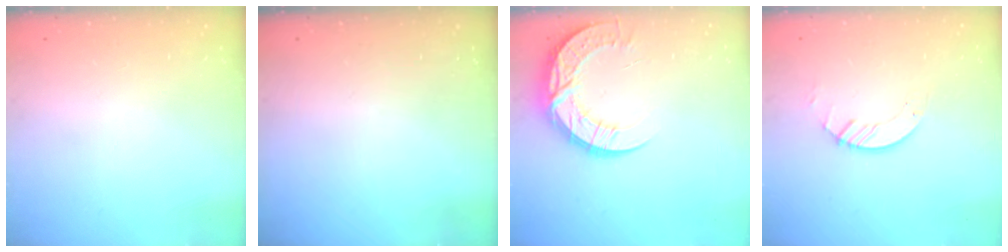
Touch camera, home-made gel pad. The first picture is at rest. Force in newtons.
{"total": 0.0}
{"total": 13.2, "press": 13.2, "slide": 1.0}
{"total": 3.3, "press": 3.3, "slide": 0.1}